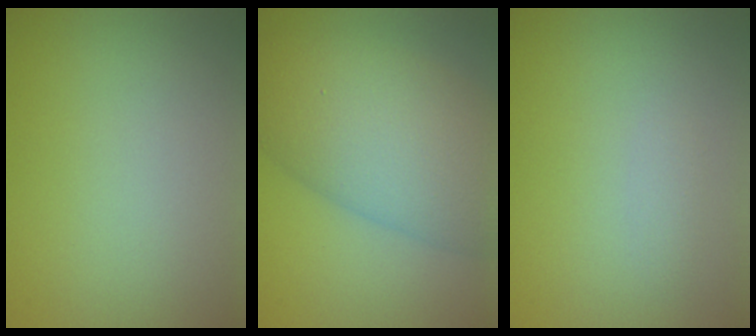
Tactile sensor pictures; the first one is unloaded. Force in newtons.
{"total": 10.5, "press": 10.5, "slide": 0.4}
{"total": 0.7, "press": 0.7, "slide": 0.0}